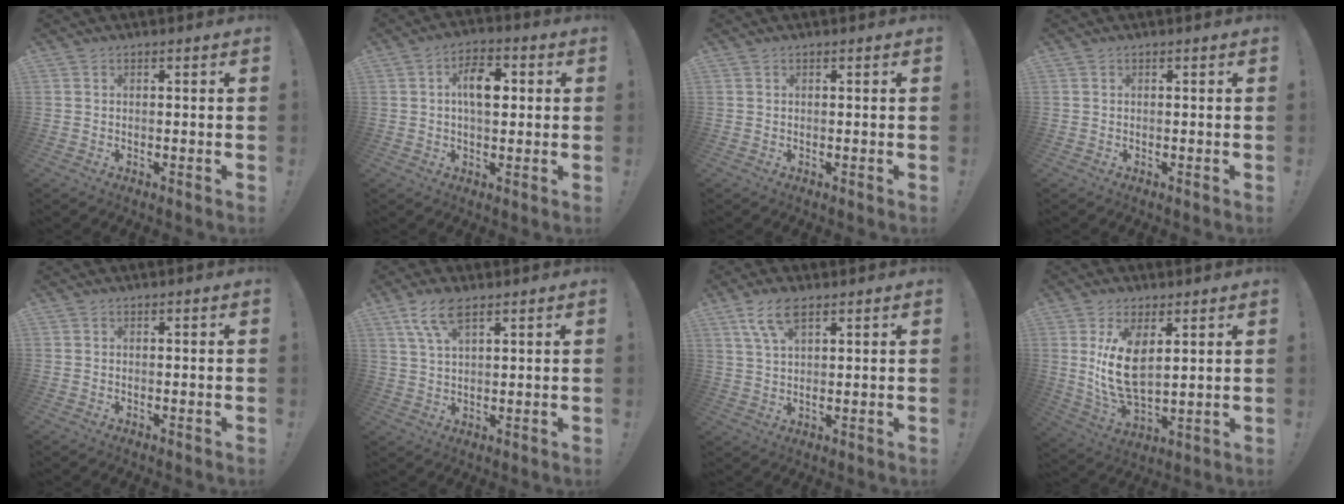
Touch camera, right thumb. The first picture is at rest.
{"total": 8.9, "force": [1.2, 5.2, 7.1], "torque": [-0.099, 0.007, 0.016]}
{"total": 0.0}
{"total": 0.0}
{"total": 0.0}
{"total": 8.0, "force": [4.7, 3.1, 5.7], "torque": [-0.108, -0.008, 0.089]}
{"total": 7.9, "force": [4.6, 3.3, 5.5], "torque": [-0.106, -0.006, 0.087]}
{"total": 12.7, "force": [3.8, 6.4, 10.3], "torque": [-0.193, -0.022, 0.069]}